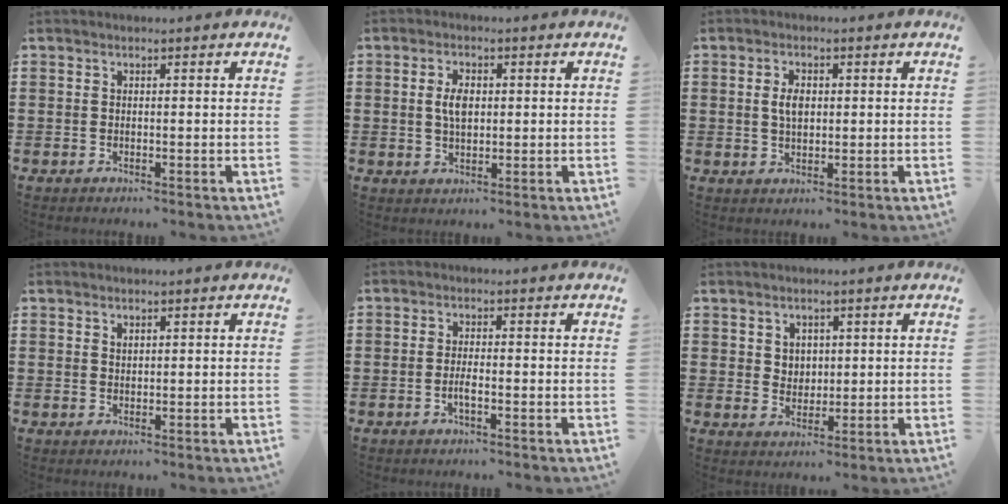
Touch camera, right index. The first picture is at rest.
{"total": 3.8, "force": [0.4, 1.9, 3.3], "torque": [-0.066, 0.010, 0.005]}
{"total": 3.2, "force": [0.4, 1.8, 2.6], "torque": [-0.054, 0.010, 0.005]}
{"total": 0.9, "force": [0.8, 0.4, 0.1], "torque": [-0.004, 0.002, 0.015]}
{"total": 2.1, "force": [-0.9, 0.3, 1.9], "torque": [-0.041, -0.003, -0.018]}
{"total": 2.9, "force": [1.5, 2.4, 0.3], "torque": [-0.017, 0.012, 0.026]}